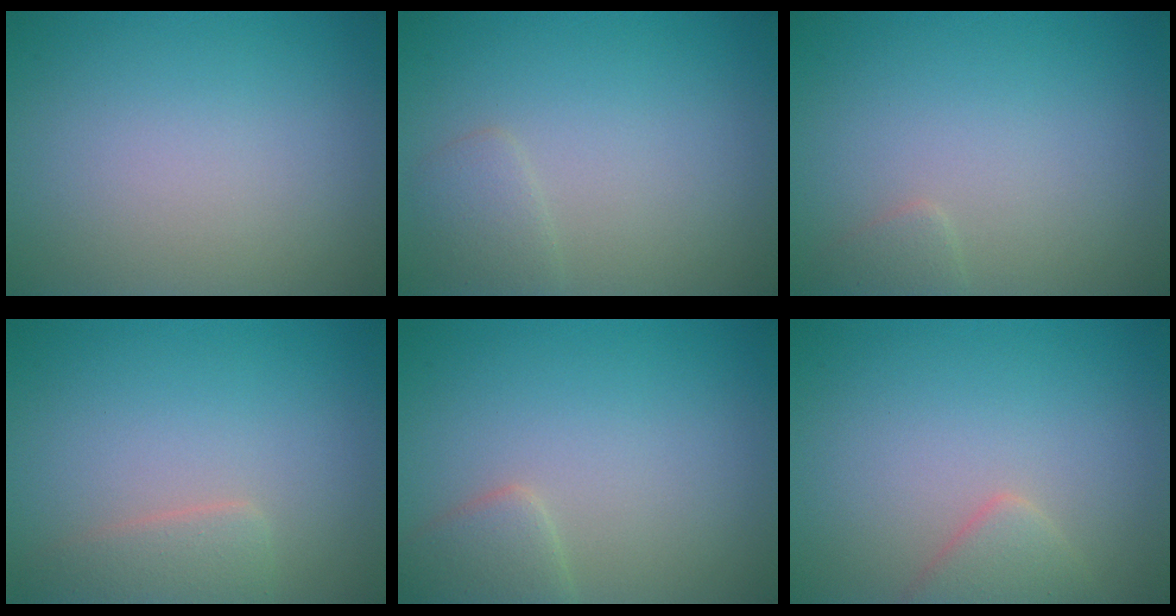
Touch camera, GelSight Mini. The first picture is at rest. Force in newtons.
{"total": 1.4, "press": 1.4, "slide": 0.1}
{"total": 0.9, "press": 0.9, "slide": 0.1}
{"total": 2.2, "press": 2.2, "slide": 0.1}
{"total": 2.3, "press": 2.3, "slide": 0.2}
{"total": 2.0, "press": 2.0, "slide": 0.1}